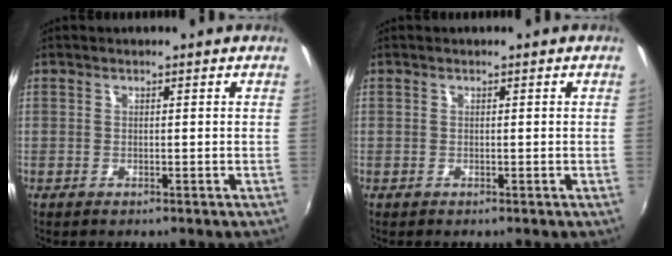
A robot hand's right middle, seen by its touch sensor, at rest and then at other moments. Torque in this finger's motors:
{"motor_torque": [0.56, -0.24, -0.08, -0.10]}